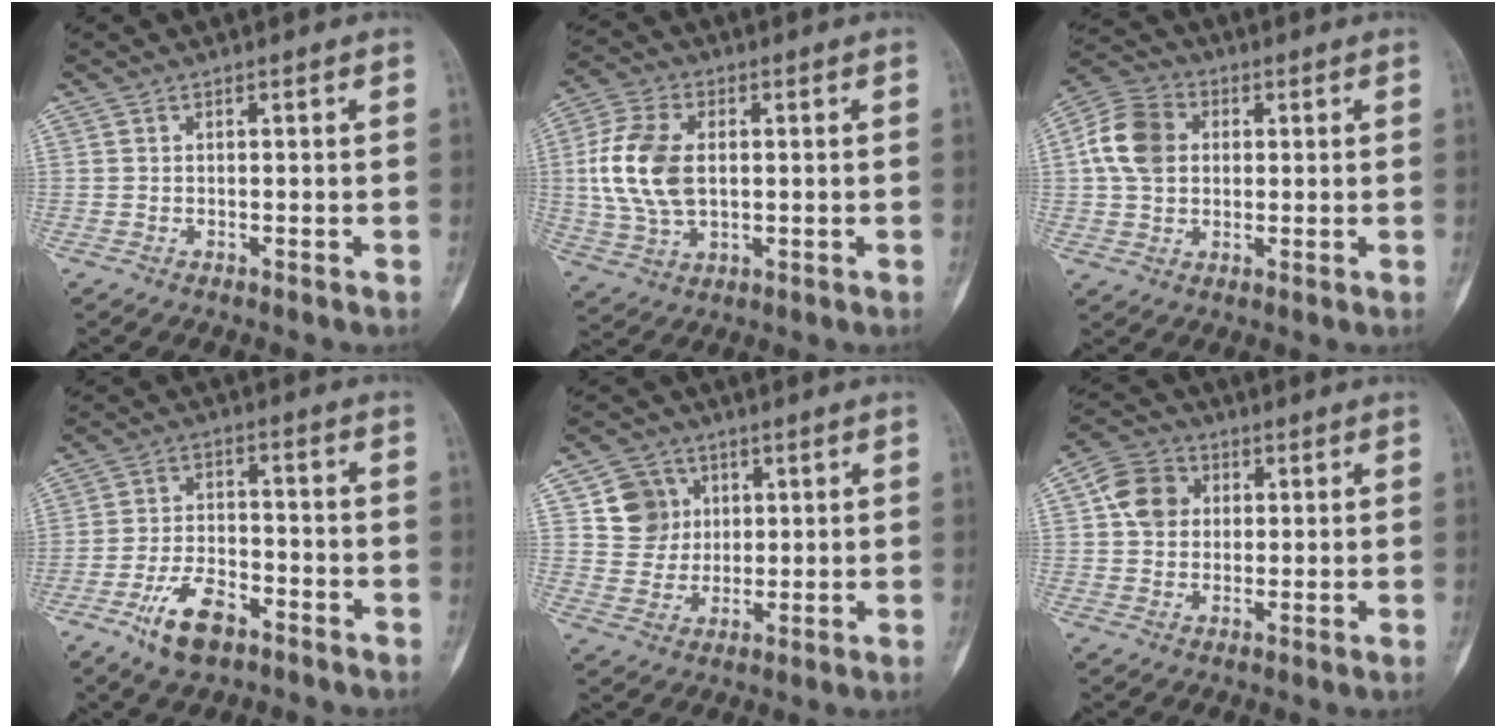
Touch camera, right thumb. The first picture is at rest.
{"total": 13.1, "force": [1.1, 8.2, 10.1], "torque": [-0.205, 0.003, 0.023]}
{"total": 10.4, "force": [1.5, 8.0, 6.4], "torque": [-0.112, 0.017, 0.018]}
{"total": 9.5, "force": [-5.6, 4.6, 6.1], "torque": [-0.107, 0.028, -0.101]}
{"total": 8.3, "force": [2.7, 7.6, 2.0], "torque": [-0.001, -0.006, 0.049]}
{"total": 8.4, "force": [1.8, 7.1, 4.2], "torque": [-0.054, 0.005, 0.022]}